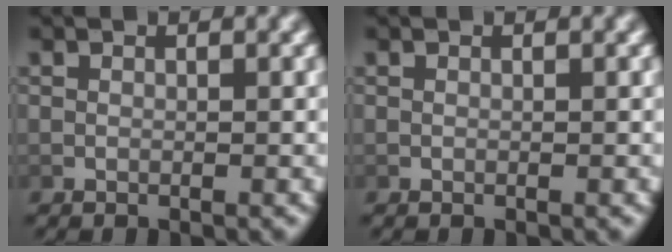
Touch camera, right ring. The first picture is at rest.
{"total": 0.0}